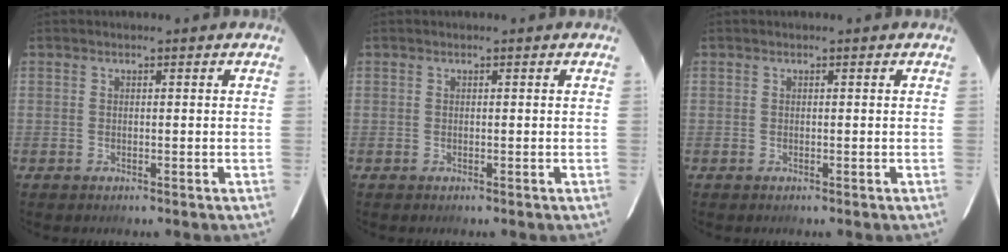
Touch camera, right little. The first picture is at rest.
{"total": 0.0}
{"total": 0.0}